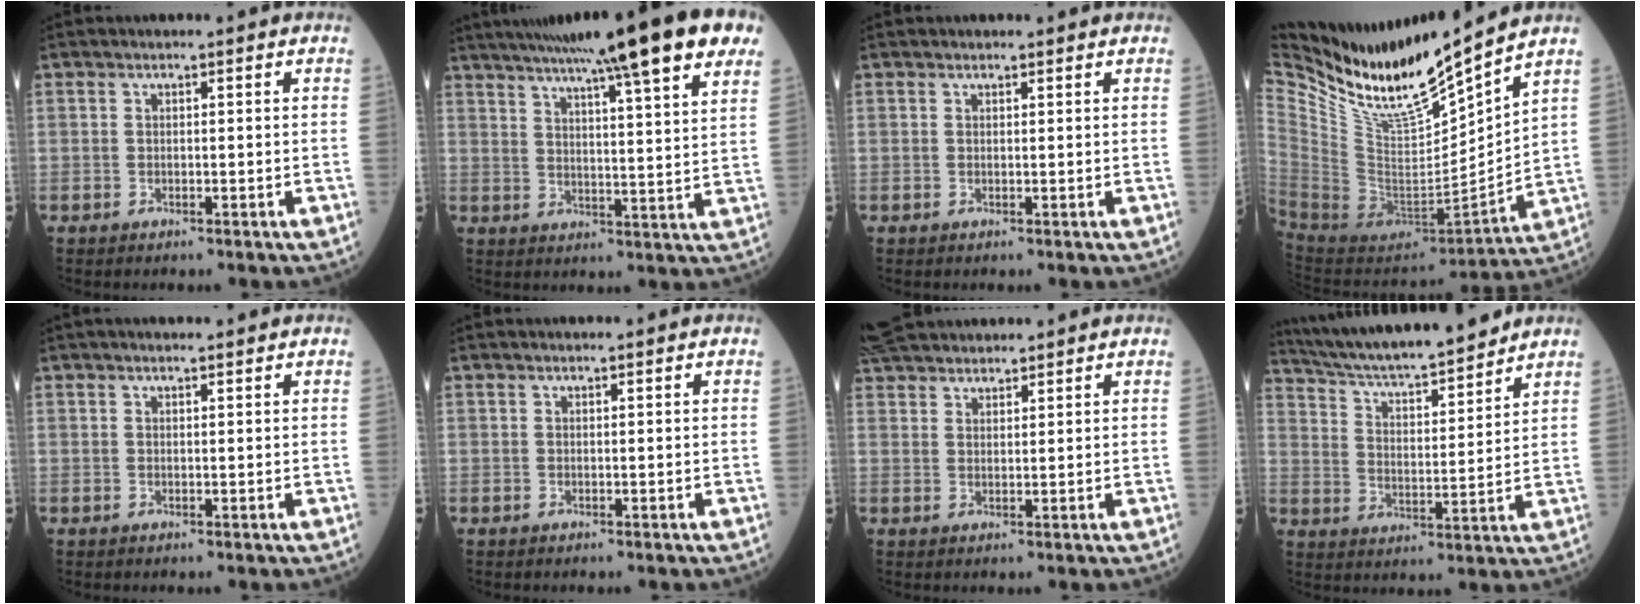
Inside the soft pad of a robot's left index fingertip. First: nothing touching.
{"total": 23.2, "force": [17.2, 0.9, 15.6], "torque": [-0.251, 0.013, 0.226]}
{"total": 1.8, "force": [1.7, 0.3, 0.6], "torque": [-0.007, 0.015, 0.019]}
{"total": 16.0, "force": [14.0, 0.6, 7.8], "torque": [-0.148, -0.029, 0.282]}
{"total": 3.5, "force": [3.0, 0.3, 1.7], "torque": [-0.021, 0.015, 0.039]}
{"total": 0.8, "force": [0.7, -0.1, 0.4], "torque": [-0.006, 0.005, 0.011]}
{"total": 9.3, "force": [8.5, 2.2, 3.1], "torque": [-0.056, 0.038, 0.146]}
{"total": 16.8, "force": [15.2, 1.4, 7.0], "torque": [-0.126, 0.006, 0.250]}